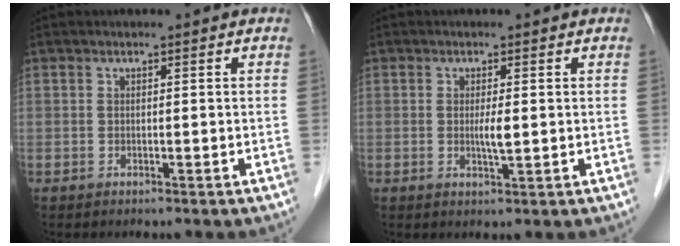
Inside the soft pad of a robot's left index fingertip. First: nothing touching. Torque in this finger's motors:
{"motor_torque": [0.36, 0.34, 0.06, 0.01]}